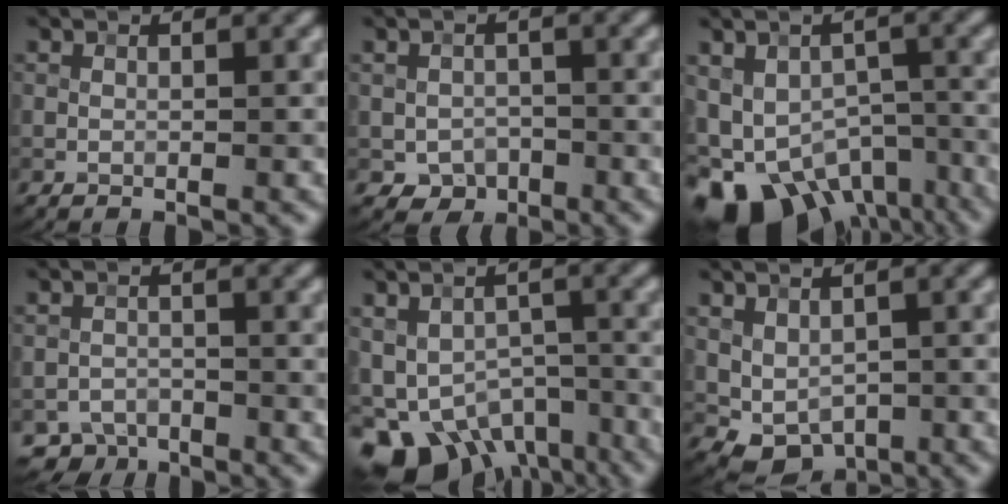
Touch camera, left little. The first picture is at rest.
{"total": 2.8, "force": [-1.2, 2.2, 1.2], "torque": [-0.019, -0.004, -0.021]}
{"total": 13.7, "force": [-8.7, 8.0, 6.9], "torque": [-0.114, -0.035, -0.108]}
{"total": 2.7, "force": [-2.3, 1.5, 0.4], "torque": [0.001, 0.000, -0.043]}
{"total": 11.9, "force": [-8.2, 6.5, 5.6], "torque": [-0.094, -0.020, -0.109]}
{"total": 3.8, "force": [-0.2, 2.8, 2.5], "torque": [-0.044, -0.012, 0.007]}